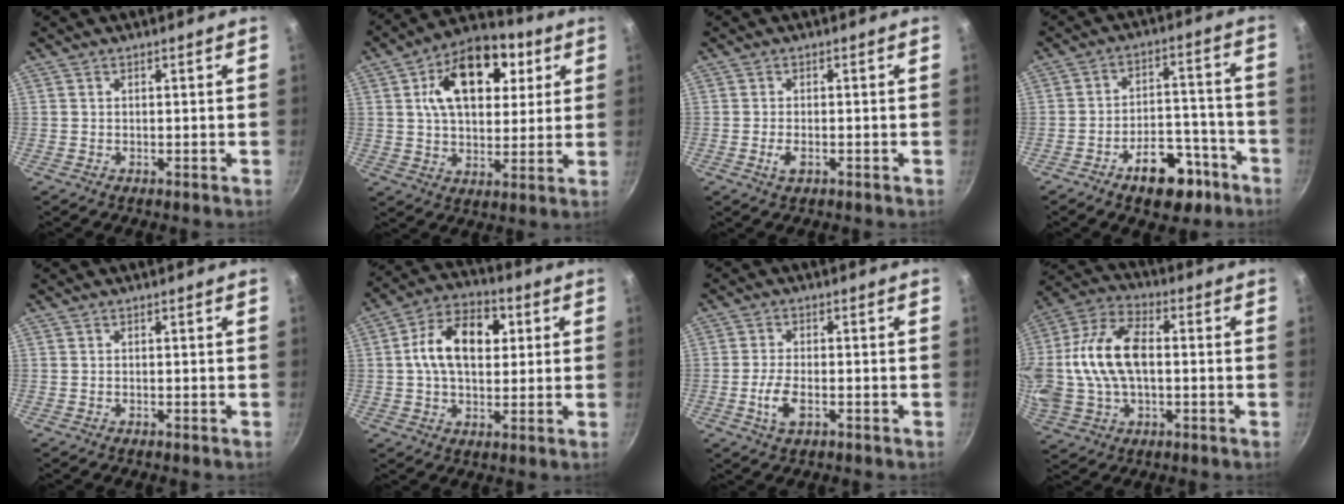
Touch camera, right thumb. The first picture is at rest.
{"total": 18.1, "force": [6.0, 10.9, 13.2], "torque": [-0.168, 0.003, 0.091]}
{"total": 2.3, "force": [-0.8, 1.1, 1.8], "torque": [-0.034, 0.003, -0.015]}
{"total": 11.9, "force": [-7.1, 6.4, 7.2], "torque": [-0.077, 0.065, -0.103]}
{"total": 0.0}
{"total": 13.6, "force": [2.3, 8.6, 10.2], "torque": [-0.159, 0.017, 0.030]}
{"total": 4.8, "force": [-1.6, 2.3, 3.9], "torque": [-0.080, 0.007, -0.029]}
{"total": 19.2, "force": [0.5, 11.5, 15.4], "torque": [-0.338, 0.025, 0.011]}